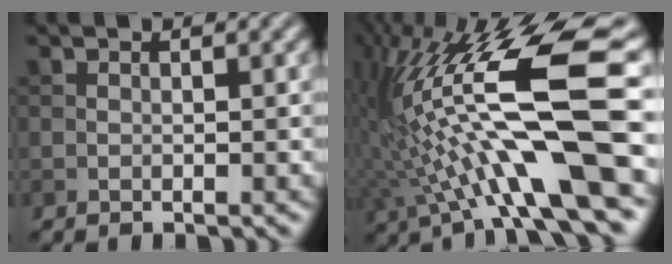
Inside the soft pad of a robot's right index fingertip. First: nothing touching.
{"total": 14.0, "force": [0.2, 3.2, 13.7], "torque": [-0.256, 0.011, 0.009]}